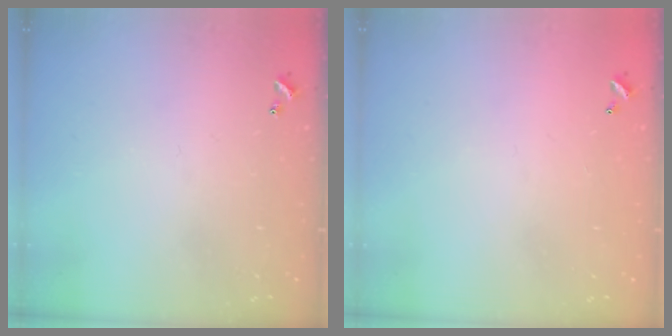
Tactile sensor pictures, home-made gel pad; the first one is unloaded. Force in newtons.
{"total": 2.9, "press": 2.9, "slide": 0.1}